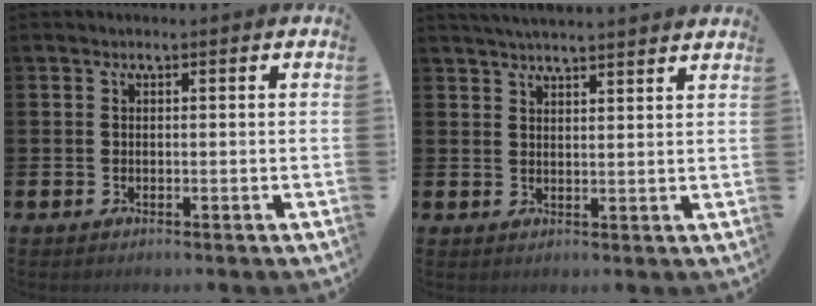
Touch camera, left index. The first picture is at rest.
{"total": 3.5, "force": [3.4, -0.4, 0.2], "torque": [-0.009, -0.015, 0.063]}